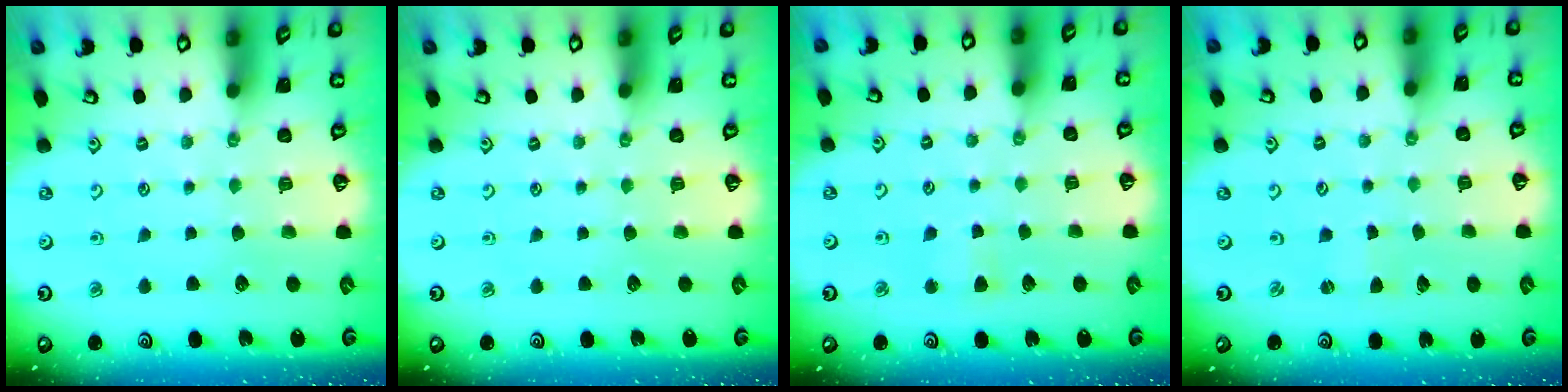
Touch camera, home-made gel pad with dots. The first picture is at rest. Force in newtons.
{"total": 0.0}
{"total": 2.7, "press": 2.7, "slide": 0.4}
{"total": 0.0}